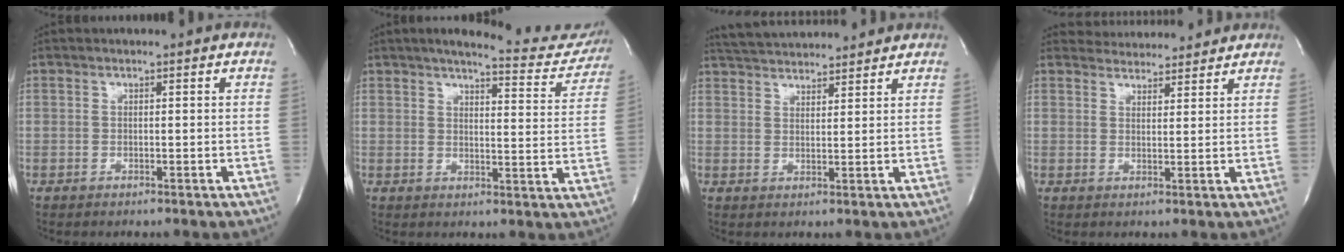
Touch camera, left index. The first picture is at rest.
{"total": 14.2, "force": [13.0, 2.5, 5.0], "torque": [-0.048, -0.037, 0.141]}
{"total": 10.1, "force": [9.7, 1.3, 2.7], "torque": [-0.056, 0.022, 0.148]}
{"total": 6.5, "force": [6.3, 1.4, 0.5], "torque": [-0.008, 0.012, 0.081]}